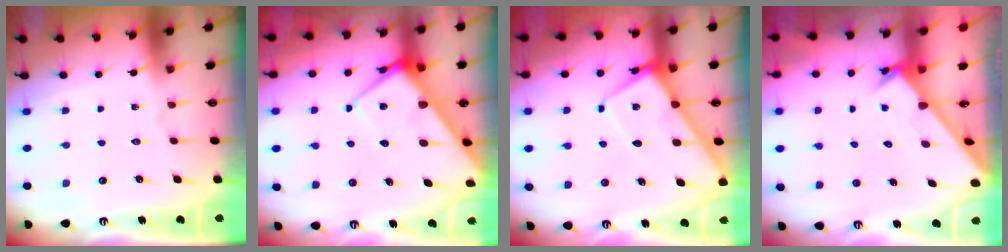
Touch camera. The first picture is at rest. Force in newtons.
{"total": 8.4, "press": 8.4, "slide": 0.6}
{"total": 6.6, "press": 6.5, "slide": 0.8}
{"total": 2.6, "press": 2.6, "slide": 0.2}